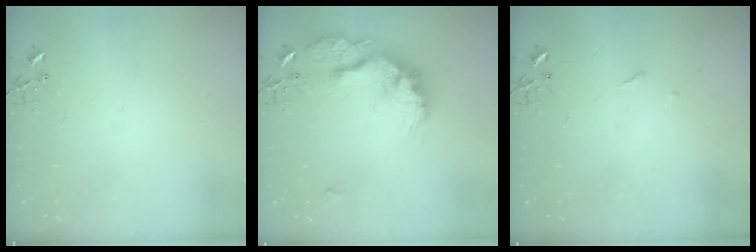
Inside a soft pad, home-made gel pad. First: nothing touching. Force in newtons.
{"total": 19.5, "press": 19.5, "slide": 1.0}
{"total": 2.9, "press": 2.8, "slide": 0.5}